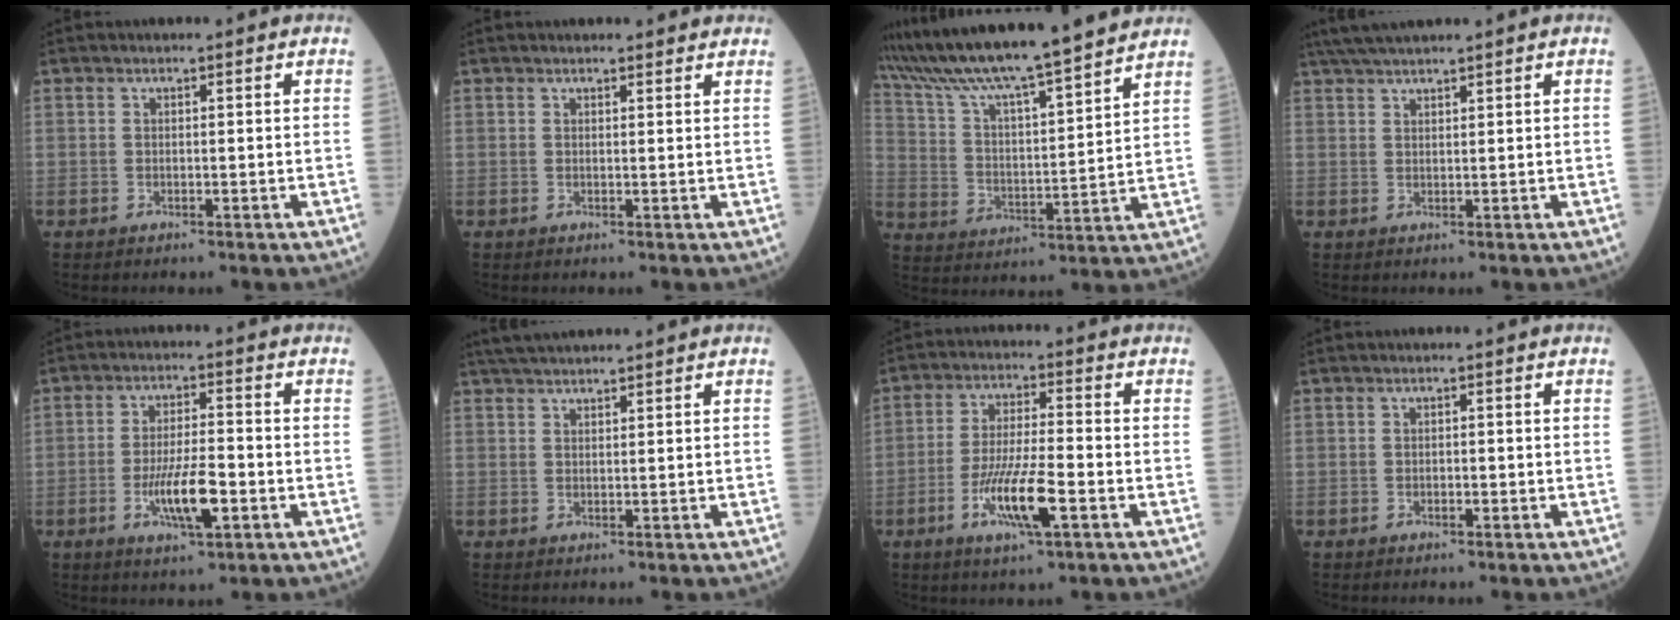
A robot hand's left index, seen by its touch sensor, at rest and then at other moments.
{"total": 3.3, "force": [3.1, 0.9, 0.9], "torque": [-0.010, 0.009, 0.028]}
{"total": 18.7, "force": [16.7, -0.4, 8.3], "torque": [-0.155, 0.000, 0.273]}
{"total": 4.8, "force": [4.1, -0.3, 2.5], "torque": [-0.050, 0.025, 0.082]}
{"total": 7.7, "force": [-2.8, 1.5, 7.0], "torque": [-0.136, -0.011, -0.049]}
{"total": 4.4, "force": [4.0, 0.2, 1.9], "torque": [-0.035, 0.029, 0.074]}
{"total": 9.3, "force": [-3.9, 1.0, 8.4], "torque": [-0.166, -0.015, -0.071]}
{"total": 0.8, "force": [-0.6, 0.4, 0.5], "torque": [-0.008, -0.002, -0.010]}